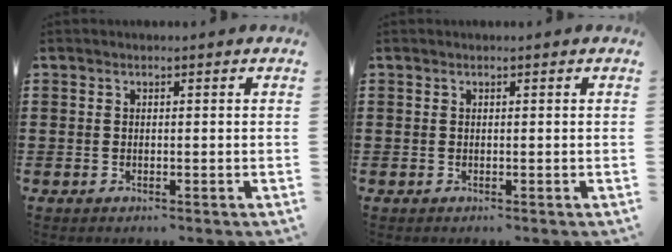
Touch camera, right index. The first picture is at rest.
{"total": 0.0}